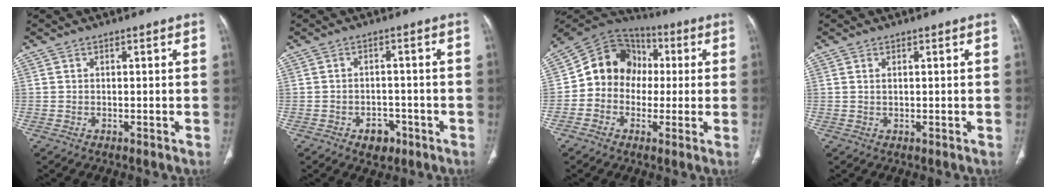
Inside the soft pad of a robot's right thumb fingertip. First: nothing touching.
{"total": 4.4, "force": [-2.3, 3.1, 2.1], "torque": [-0.013, 0.015, -0.026]}
{"total": 13.2, "force": [0.1, 11.4, 6.7], "torque": [-0.078, 0.034, -0.014]}
{"total": 0.7, "force": [0.3, 0.4, 0.5], "torque": [-0.012, 0.005, 0.007]}